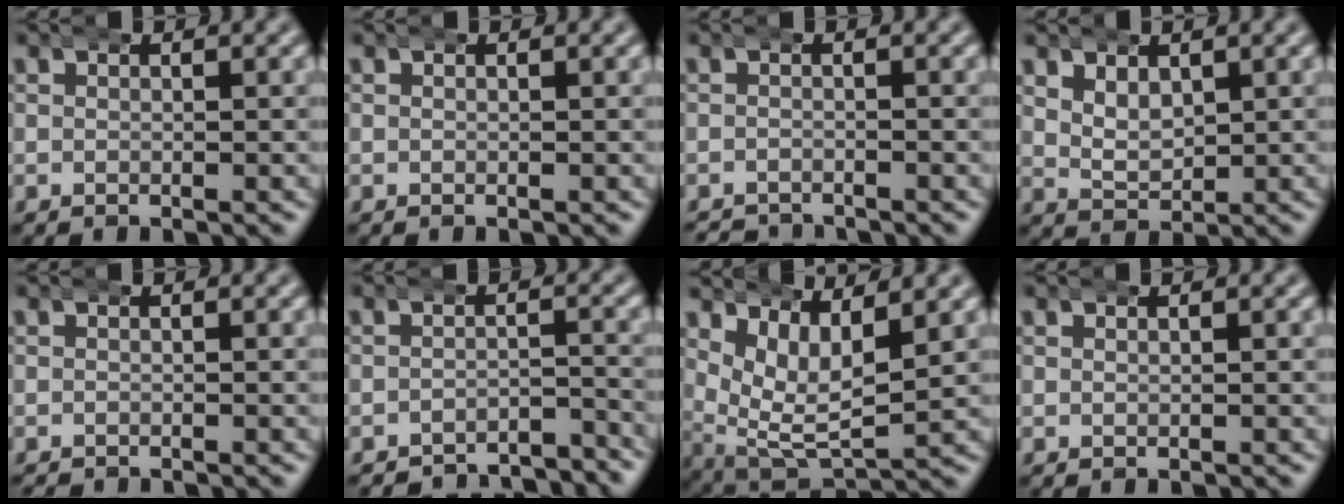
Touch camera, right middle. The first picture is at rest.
{"total": 0.0}
{"total": 2.9, "force": [-2.8, 0.4, -0.2], "torque": [0.003, -0.014, -0.044]}
{"total": 2.8, "force": [1.1, 1.9, 1.6], "torque": [-0.037, -0.012, 0.028]}
{"total": 0.7, "force": [-0.7, 0.0, -0.1], "torque": [-0.003, -0.008, -0.007]}
{"total": 6.2, "force": [-6.1, 0.9, 0.7], "torque": [0.003, -0.018, -0.096]}
{"total": 7.8, "force": [1.8, 5.4, 5.3], "torque": [-0.124, -0.033, 0.042]}
{"total": 0.0}